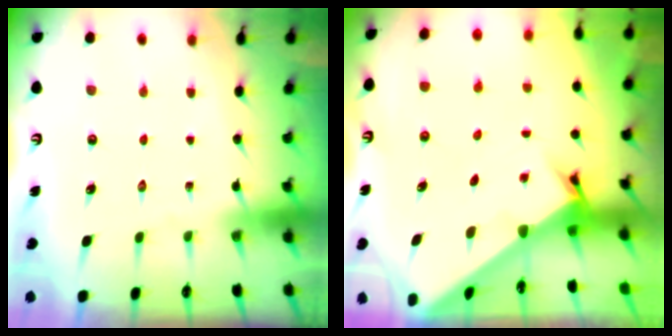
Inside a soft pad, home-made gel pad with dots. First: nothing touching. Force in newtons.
{"total": 2.2, "press": 2.2, "slide": 0.2}